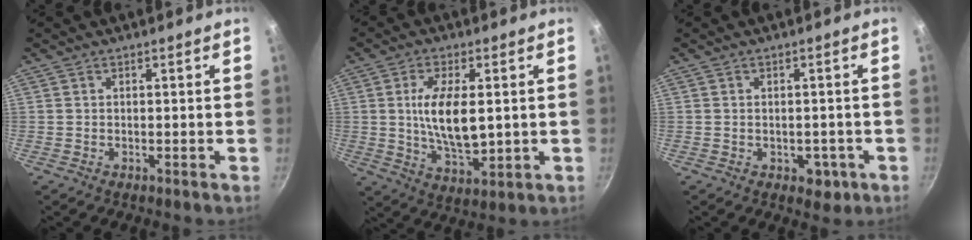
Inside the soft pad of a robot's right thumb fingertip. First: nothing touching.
{"total": 11.7, "force": [1.0, 5.3, 10.3], "torque": [-0.183, -0.008, 0.026]}
{"total": 3.9, "force": [-1.4, 2.7, 2.5], "torque": [-0.016, 0.010, -0.009]}